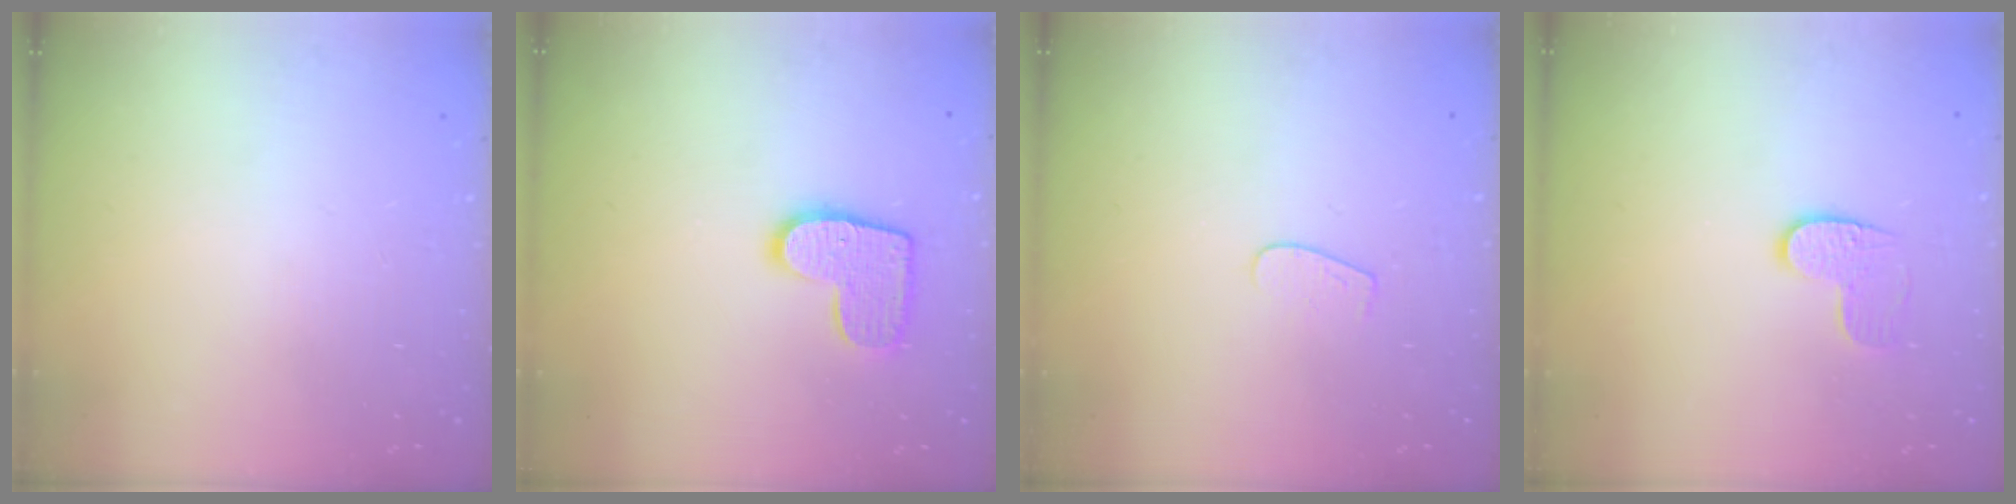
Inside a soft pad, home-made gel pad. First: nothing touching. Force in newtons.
{"total": 11.2, "press": 11.2, "slide": 0.6}
{"total": 3.1, "press": 3.1, "slide": 0.2}
{"total": 6.1, "press": 6.1, "slide": 0.5}